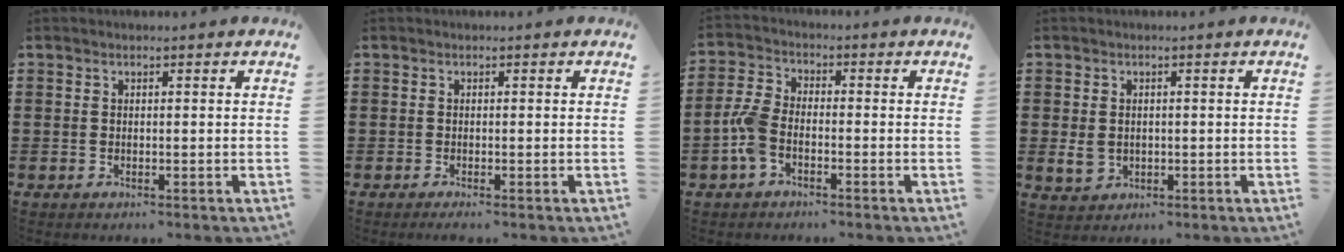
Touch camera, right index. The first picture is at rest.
{"total": 0.5, "force": [-0.3, 0.0, 0.4], "torque": [-0.007, -0.004, -0.005]}
{"total": 5.4, "force": [-2.2, 2.9, 4.0], "torque": [-0.105, 0.001, -0.049]}
{"total": 2.7, "force": [-0.4, 2.2, 1.4], "torque": [-0.039, 0.001, -0.009]}